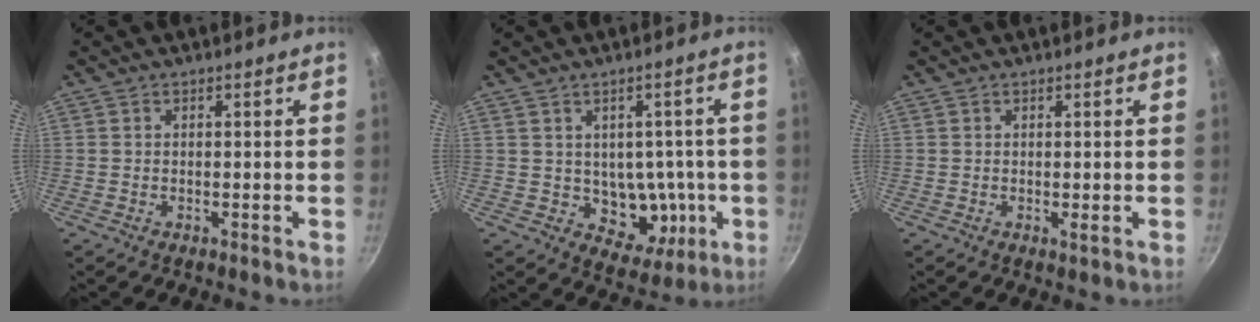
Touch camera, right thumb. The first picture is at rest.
{"total": 9.6, "force": [-0.7, 7.6, 5.8], "torque": [-0.038, -0.001, 0.004]}
{"total": 0.7, "force": [0.1, 0.3, 0.6], "torque": [-0.010, -0.003, 0.002]}